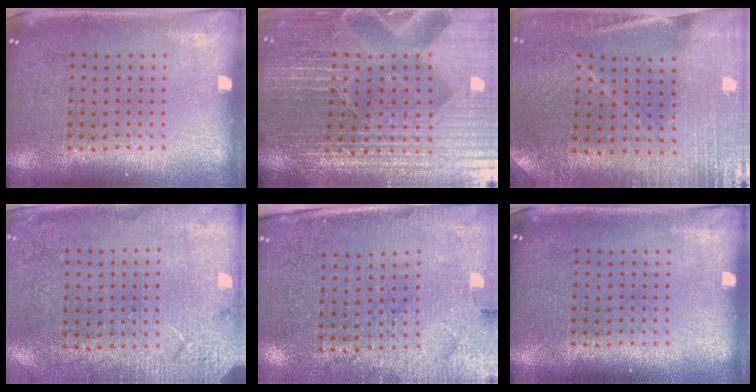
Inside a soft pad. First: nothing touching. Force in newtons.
{"total": 5.3, "press": 5.1, "slide": 1.7}
{"total": 0.9, "press": 0.9, "slide": 0.1}
{"total": 2.6, "press": 2.5, "slide": 0.7}
{"total": 3.1, "press": 2.9, "slide": 1.0}
{"total": 0.0}